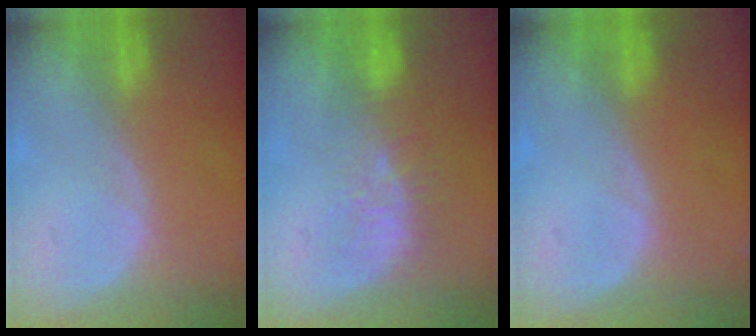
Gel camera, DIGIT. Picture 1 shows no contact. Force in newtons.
{"total": 6.0, "press": 5.7, "slide": 1.9}
{"total": 0.0}